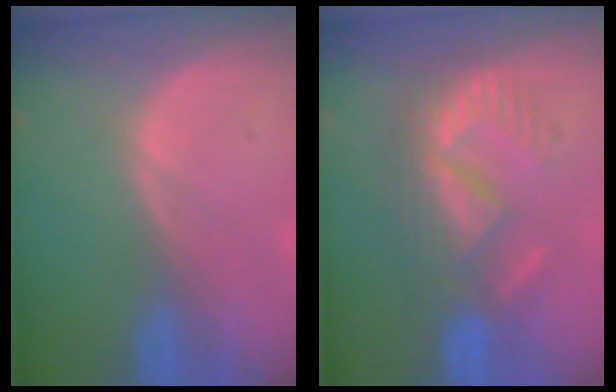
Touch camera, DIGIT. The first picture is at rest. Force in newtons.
{"total": 9.2, "press": 8.0, "slide": 4.6}